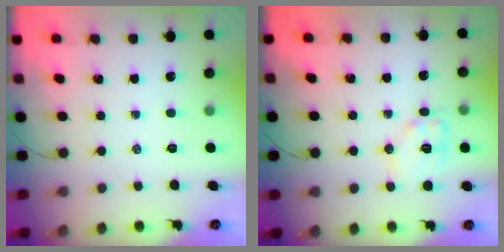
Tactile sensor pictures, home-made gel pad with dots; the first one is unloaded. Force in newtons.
{"total": 9.0, "press": 9.0, "slide": 0.3}